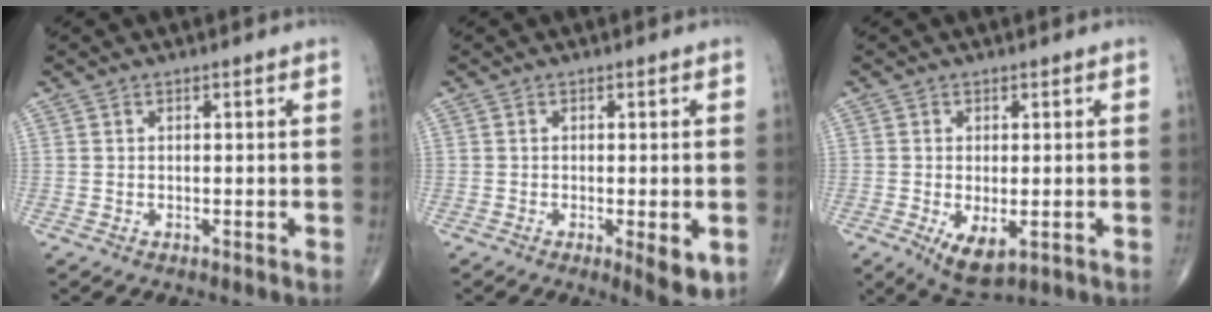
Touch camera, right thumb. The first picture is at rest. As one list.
[{"total": 5.4, "force": [-1.4, 1.5, 5.0], "torque": [-0.067, -0.015, -0.019]}, {"total": 5.9, "force": [-1.6, 2.7, 5.0], "torque": [-0.086, -0.016, -0.017]}]